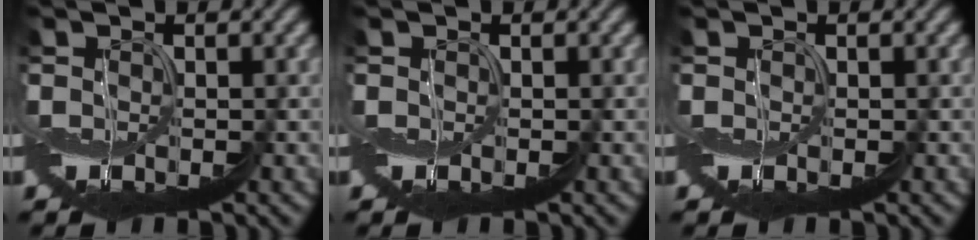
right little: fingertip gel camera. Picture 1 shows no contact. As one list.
[{"total": 0.0}, {"total": 0.0}]